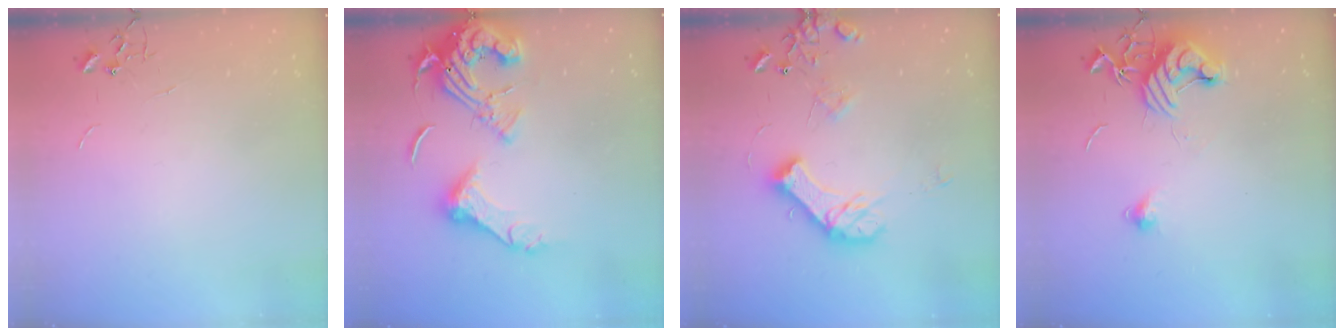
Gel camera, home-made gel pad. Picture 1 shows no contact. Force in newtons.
{"total": 17.5, "press": 17.4, "slide": 1.9}
{"total": 14.3, "press": 14.2, "slide": 2.0}
{"total": 12.2, "press": 12.2, "slide": 1.3}